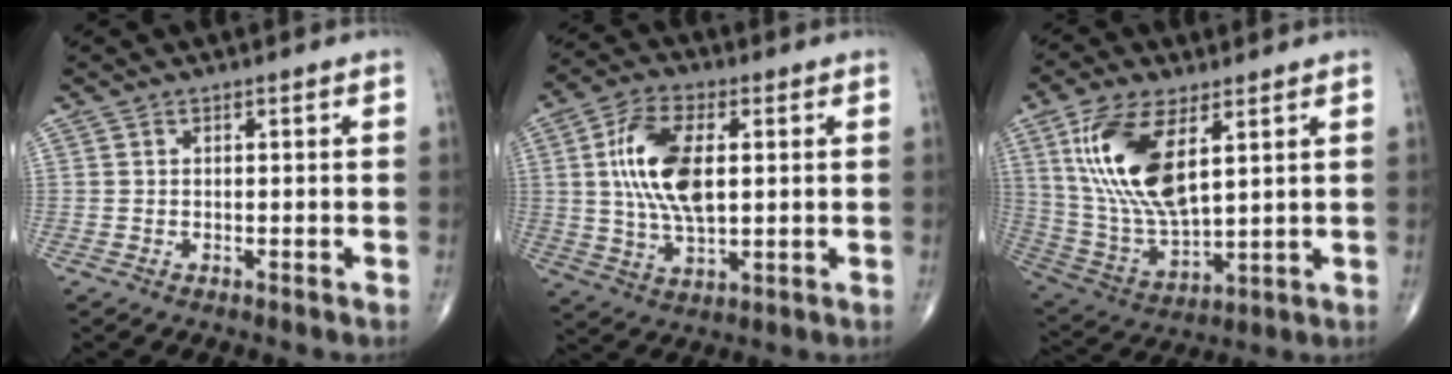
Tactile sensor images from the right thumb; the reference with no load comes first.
{"total": 13.9, "force": [2.2, 7.1, 11.8], "torque": [-0.224, -0.002, 0.041]}
{"total": 17.4, "force": [6.1, 7.7, 14.3], "torque": [-0.286, -0.022, 0.128]}